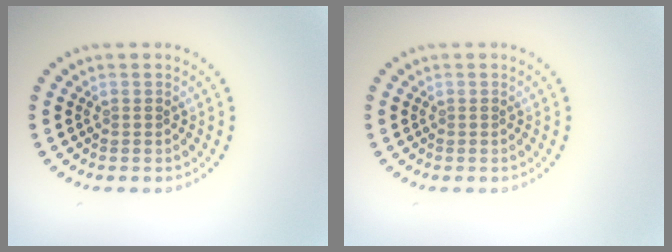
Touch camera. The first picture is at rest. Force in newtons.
{"total": 0.0}